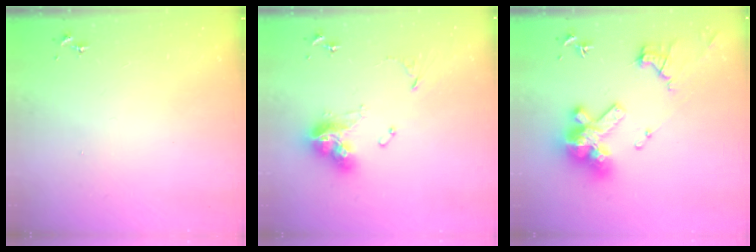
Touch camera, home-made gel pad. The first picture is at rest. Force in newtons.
{"total": 14.1, "press": 14.1, "slide": 1.2}
{"total": 18.8, "press": 18.7, "slide": 2.2}